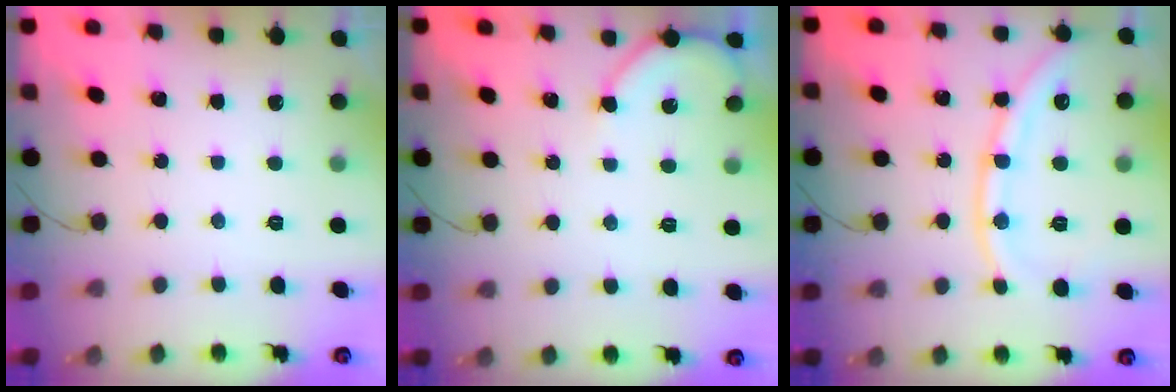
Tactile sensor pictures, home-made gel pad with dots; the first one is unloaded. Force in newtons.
{"total": 3.6, "press": 3.5, "slide": 0.5}
{"total": 11.9, "press": 11.8, "slide": 1.4}